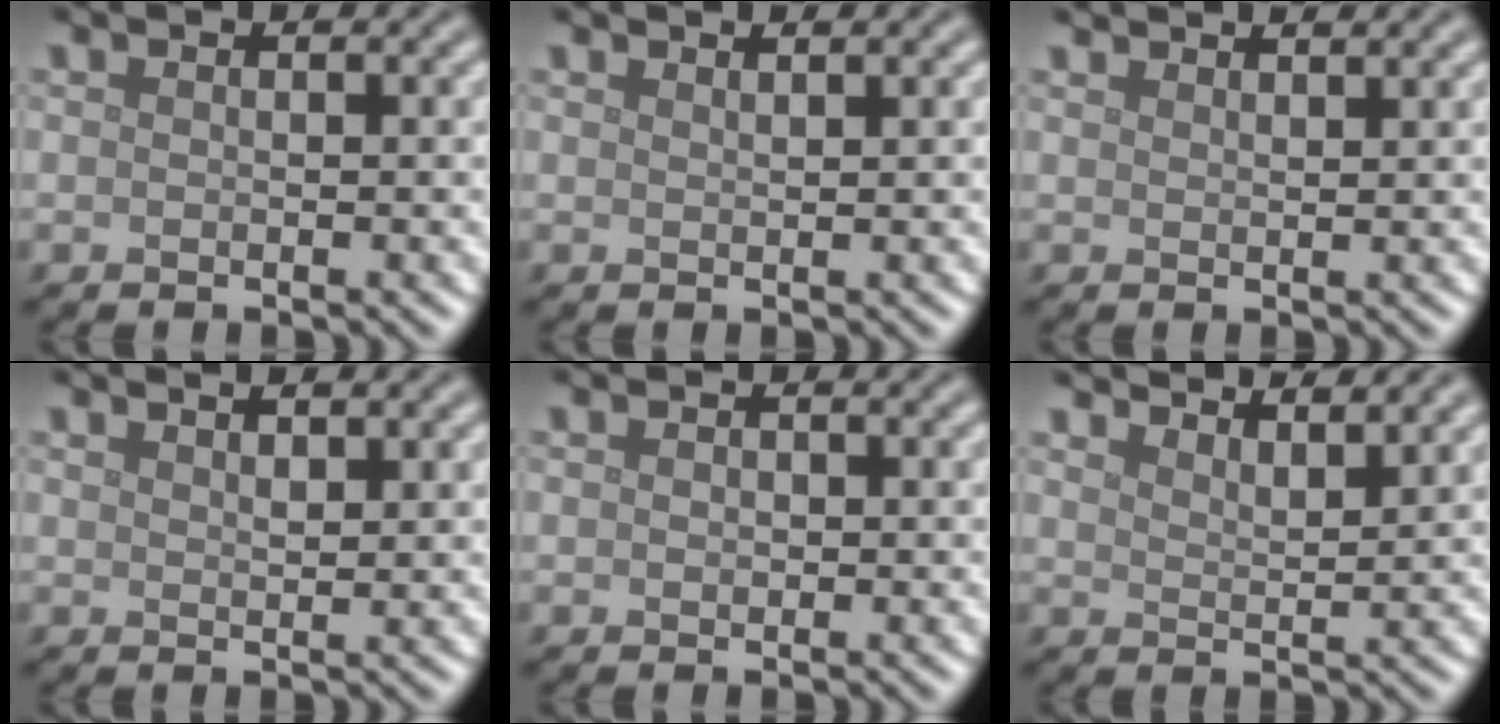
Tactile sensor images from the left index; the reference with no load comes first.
{"total": 1.0, "force": [0.9, 0.2, 0.3], "torque": [0.003, -0.001, 0.010]}
{"total": 3.0, "force": [2.7, 0.7, 1.1], "torque": [-0.002, 0.006, 0.022]}
{"total": 1.7, "force": [1.3, 0.4, 1.1], "torque": [-0.016, 0.002, 0.022]}
{"total": 0.6, "force": [0.1, 0.5, 0.3], "torque": [-0.004, -0.002, 0.000]}
{"total": 5.9, "force": [5.3, 1.2, 2.2], "torque": [-0.020, 0.015, 0.057]}